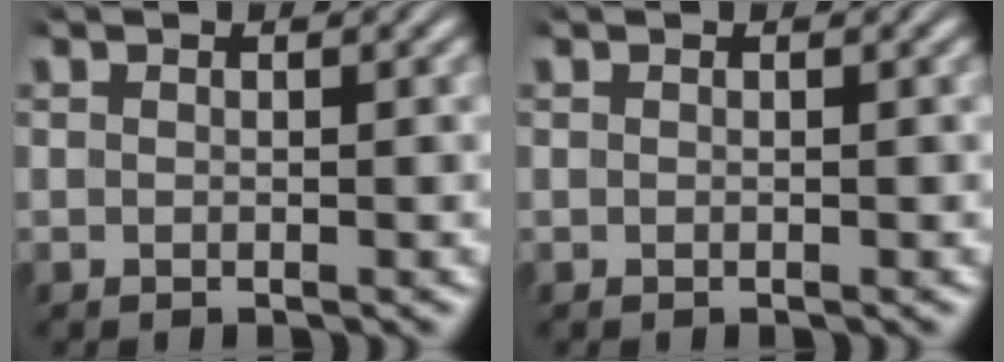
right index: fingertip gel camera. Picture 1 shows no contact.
{"total": 0.0}